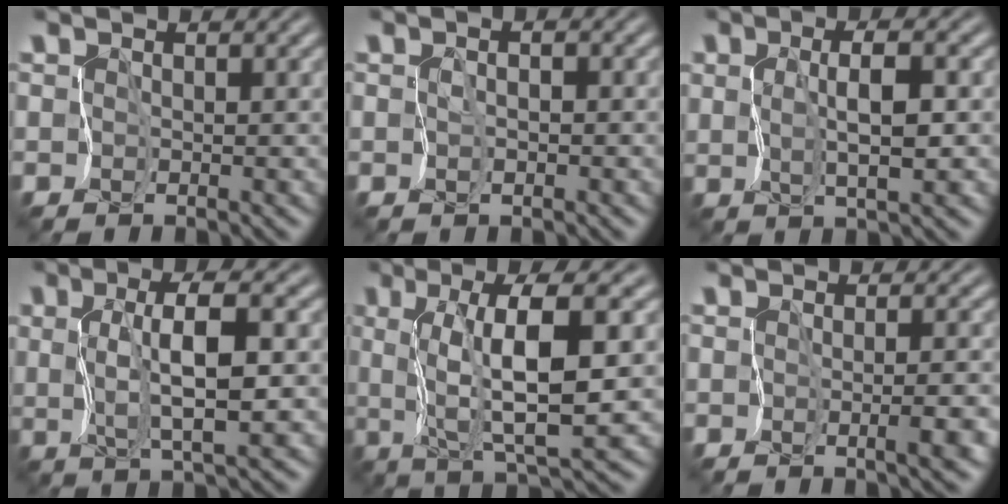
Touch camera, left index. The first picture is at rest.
{"total": 1.4, "force": [-0.6, 0.8, 1.0], "torque": [-0.008, 0.001, -0.002]}
{"total": 3.4, "force": [0.1, 1.1, 3.2], "torque": [-0.065, -0.001, 0.007]}
{"total": 5.2, "force": [0.5, 1.5, 4.9], "torque": [-0.095, -0.001, 0.012]}
{"total": 8.0, "force": [1.3, 1.4, 7.8], "torque": [-0.130, 0.000, 0.028]}
{"total": 2.5, "force": [-1.0, 0.5, 2.2], "torque": [-0.031, -0.007, -0.013]}